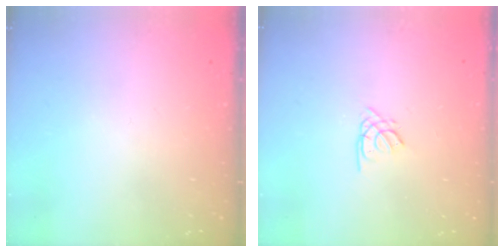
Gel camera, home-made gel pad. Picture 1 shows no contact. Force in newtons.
{"total": 1.3, "press": 1.3, "slide": 0.4}